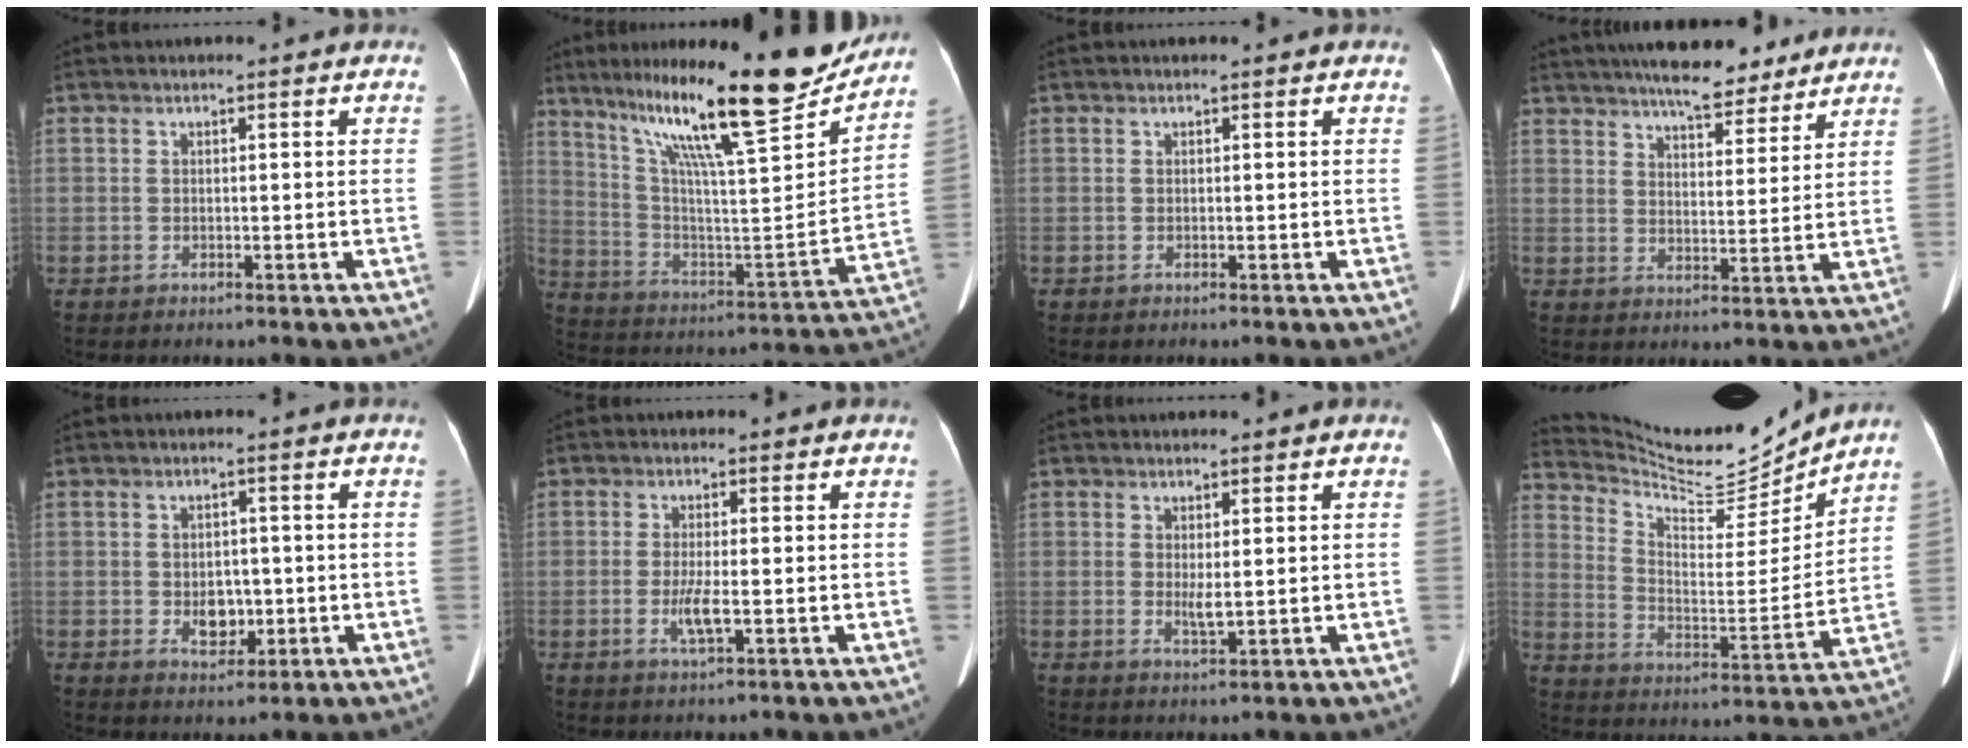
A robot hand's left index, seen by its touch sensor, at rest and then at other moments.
{"total": 25.1, "force": [19.7, 1.8, 15.4], "torque": [-0.262, -0.021, 0.312]}
{"total": 0.0}
{"total": 13.2, "force": [11.1, 3.2, 6.4], "torque": [-0.092, 0.017, 0.161]}
{"total": 3.7, "force": [-0.7, 2.6, 2.5], "torque": [-0.039, 0.005, -0.001]}
{"total": 3.0, "force": [-0.7, 0.3, 3.0], "torque": [-0.063, -0.006, -0.012]}
{"total": 1.9, "force": [0.4, 0.4, 1.8], "torque": [-0.038, -0.004, 0.012]}
{"total": 17.4, "force": [16.7, 1.5, 4.7], "torque": [-0.099, -0.028, 0.266]}